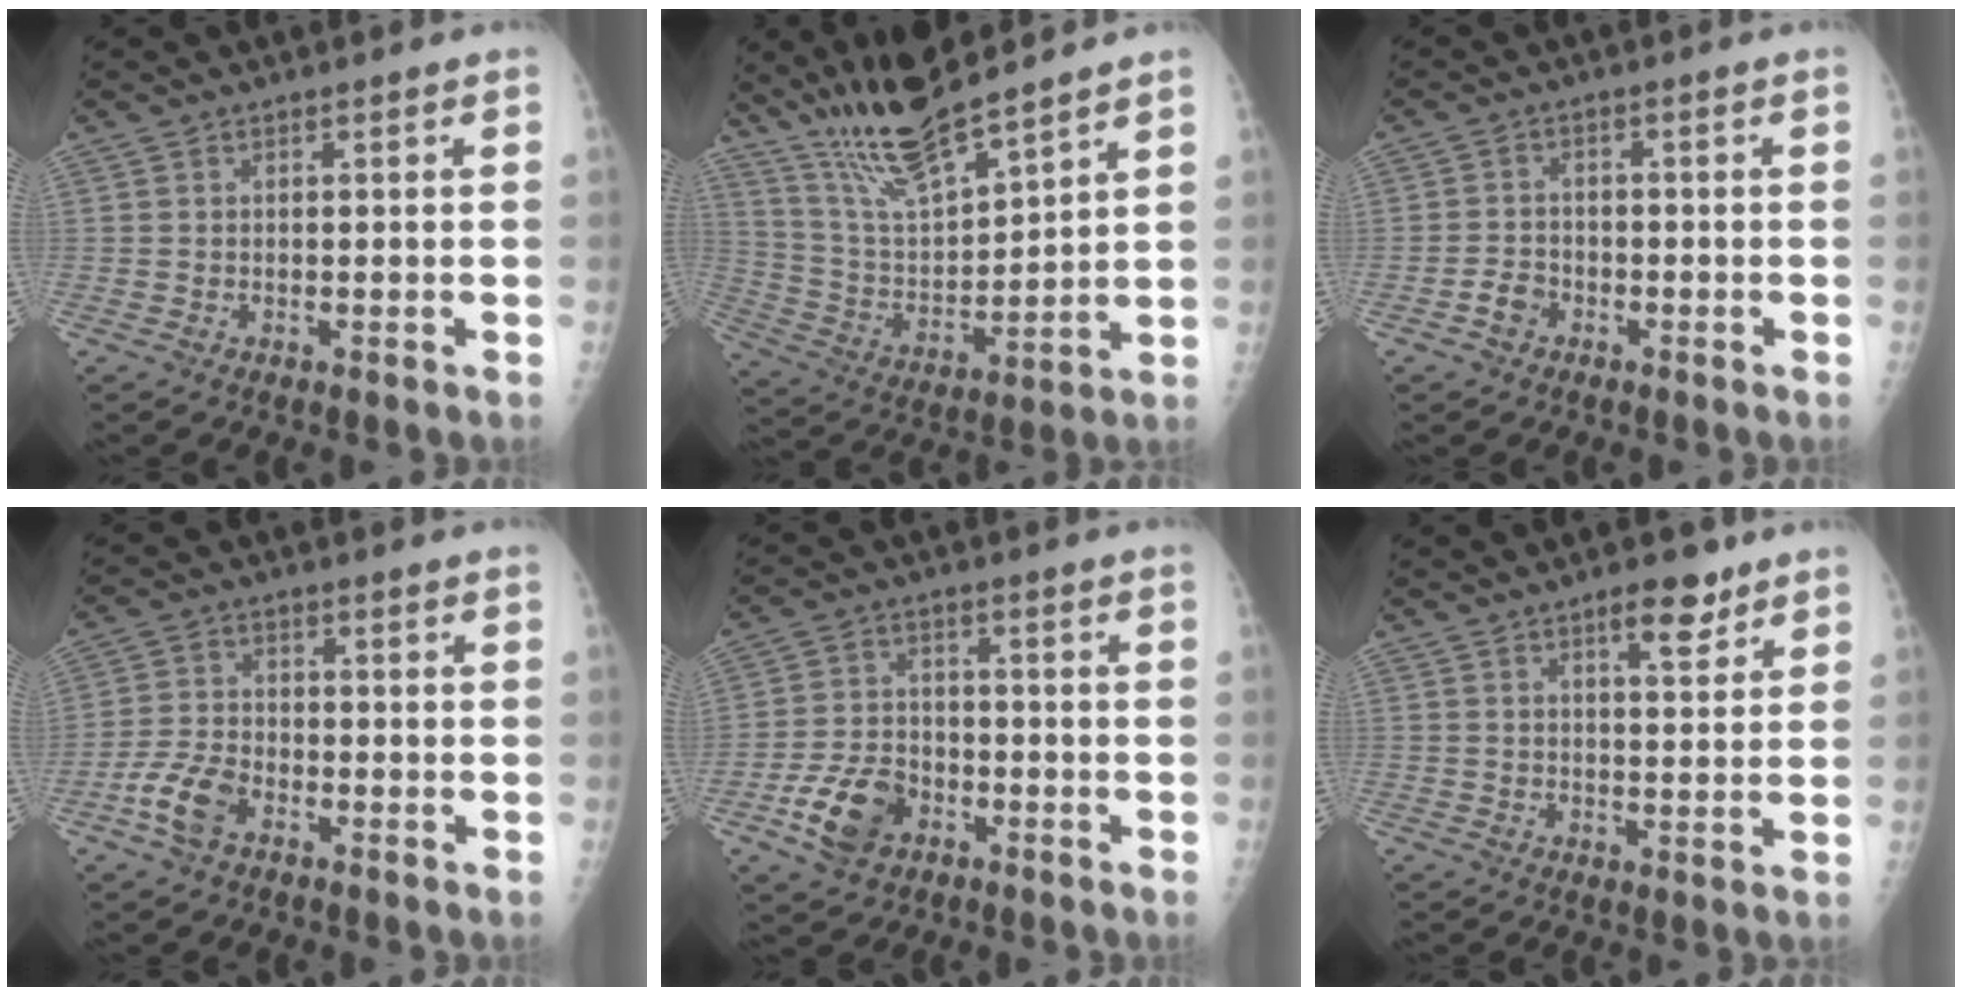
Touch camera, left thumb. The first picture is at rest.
{"total": 14.2, "force": [11.8, 2.1, 7.7], "torque": [-0.133, -0.066, 0.234]}
{"total": 3.0, "force": [-1.7, 2.3, 1.1], "torque": [-0.012, 0.015, -0.032]}
{"total": 6.9, "force": [-3.7, 3.9, 4.3], "torque": [-0.089, 0.016, -0.075]}
{"total": 9.4, "force": [-4.4, 6.4, 5.3], "torque": [-0.088, 0.019, -0.079]}
{"total": 6.0, "force": [3.8, 2.2, 4.1], "torque": [-0.045, -0.021, 0.054]}